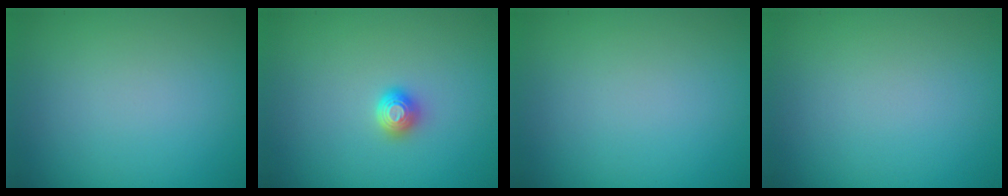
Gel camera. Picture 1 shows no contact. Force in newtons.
{"total": 1.4, "press": 1.2, "slide": 0.7}
{"total": 0.0}
{"total": 0.0}